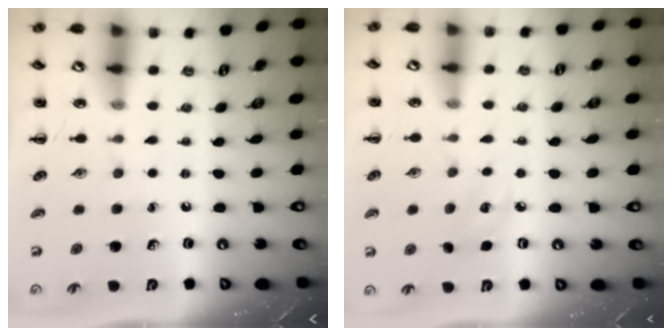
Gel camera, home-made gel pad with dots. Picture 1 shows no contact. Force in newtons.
{"total": 5.8, "press": 5.6, "slide": 1.5}